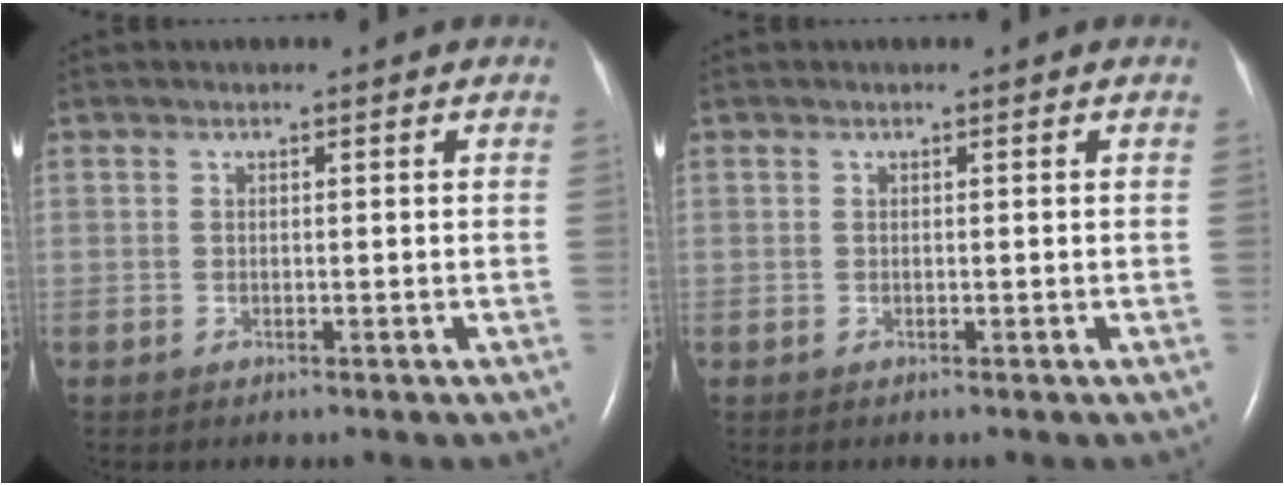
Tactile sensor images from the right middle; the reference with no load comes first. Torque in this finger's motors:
{"motor_torque": [0.00, -0.18, 0.00, 0.01]}